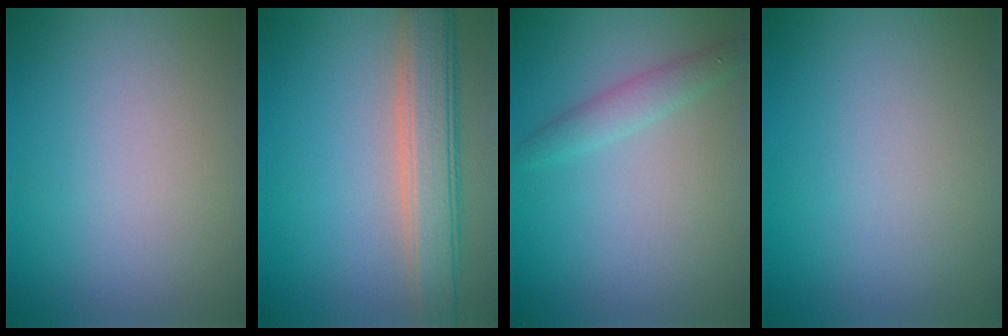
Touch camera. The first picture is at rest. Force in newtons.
{"total": 5.3, "press": 5.3, "slide": 0.4}
{"total": 1.8, "press": 1.8, "slide": 0.0}
{"total": 0.0}